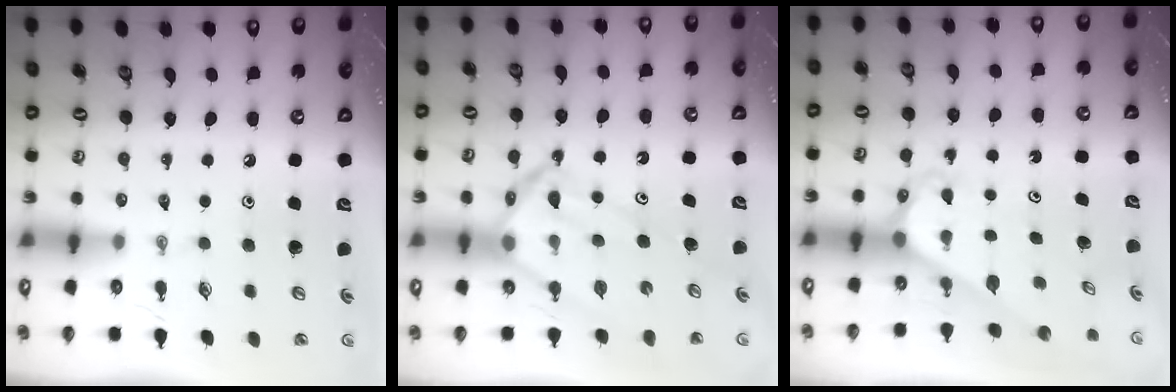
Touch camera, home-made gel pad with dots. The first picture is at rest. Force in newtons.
{"total": 13.2, "press": 13.1, "slide": 1.5}
{"total": 2.7, "press": 2.6, "slide": 0.2}